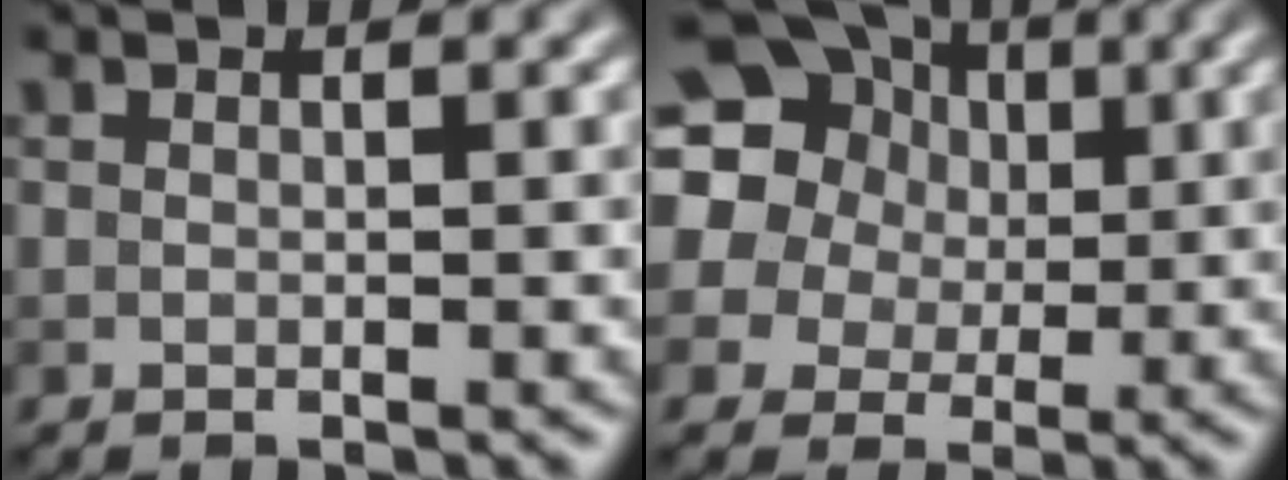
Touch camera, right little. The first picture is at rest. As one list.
[{"total": 19.1, "force": [6.9, 16.4, 6.9], "torque": [-0.193, 0.043, 0.099]}]